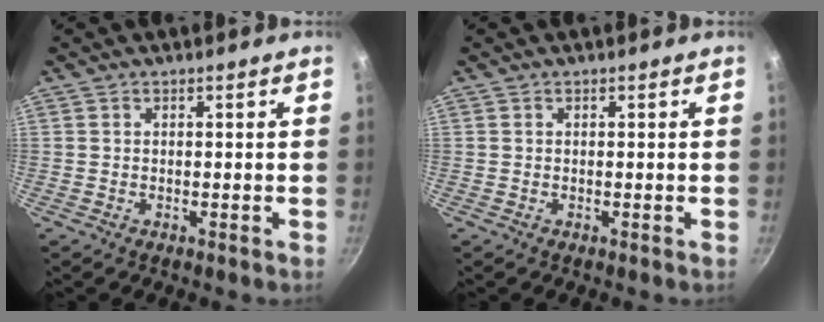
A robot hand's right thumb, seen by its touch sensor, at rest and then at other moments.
{"total": 0.0}